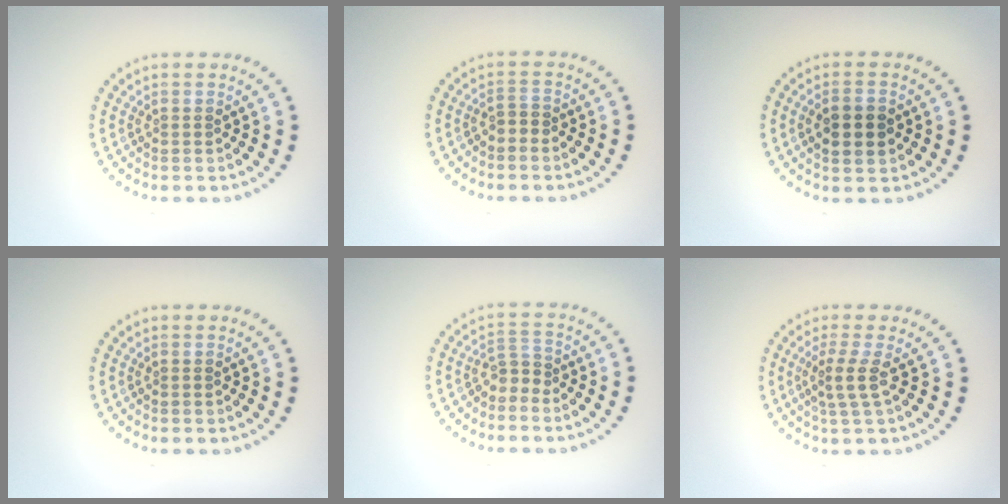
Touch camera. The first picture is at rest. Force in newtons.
{"total": 1.2, "press": 1.0, "slide": 0.7}
{"total": 2.7, "press": 2.7, "slide": 0.2}
{"total": 0.0}
{"total": 1.8, "press": 1.1, "slide": 1.4}
{"total": 2.2, "press": 1.6, "slide": 1.5}